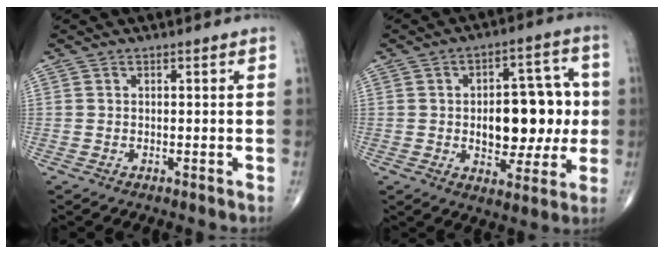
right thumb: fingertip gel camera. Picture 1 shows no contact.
{"total": 15.8, "force": [-0.2, 9.1, 12.9], "torque": [-0.130, 0.024, 0.003]}